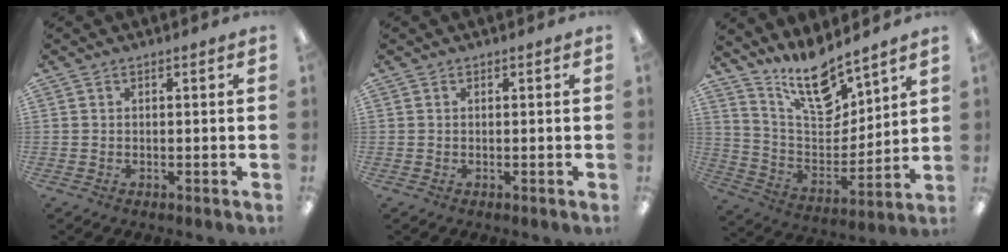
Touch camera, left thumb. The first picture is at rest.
{"total": 0.0}
{"total": 15.7, "force": [12.9, 5.2, 7.3], "torque": [-0.136, -0.084, 0.228]}